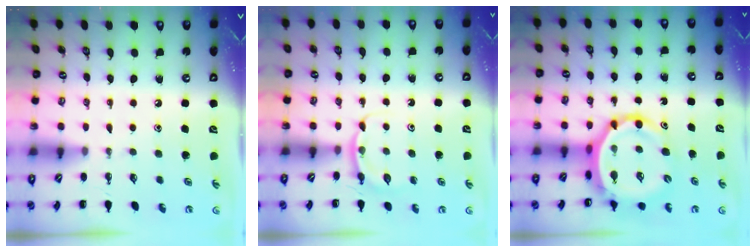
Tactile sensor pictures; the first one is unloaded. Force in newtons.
{"total": 4.0, "press": 3.8, "slide": 1.4}
{"total": 9.7, "press": 9.3, "slide": 2.8}